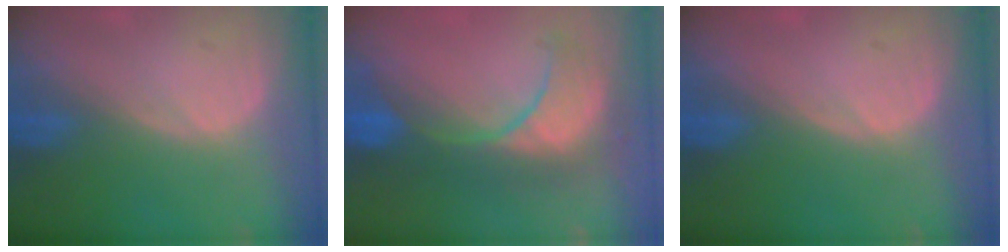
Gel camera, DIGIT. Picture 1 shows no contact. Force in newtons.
{"total": 9.1, "press": 9.0, "slide": 1.1}
{"total": 0.0}